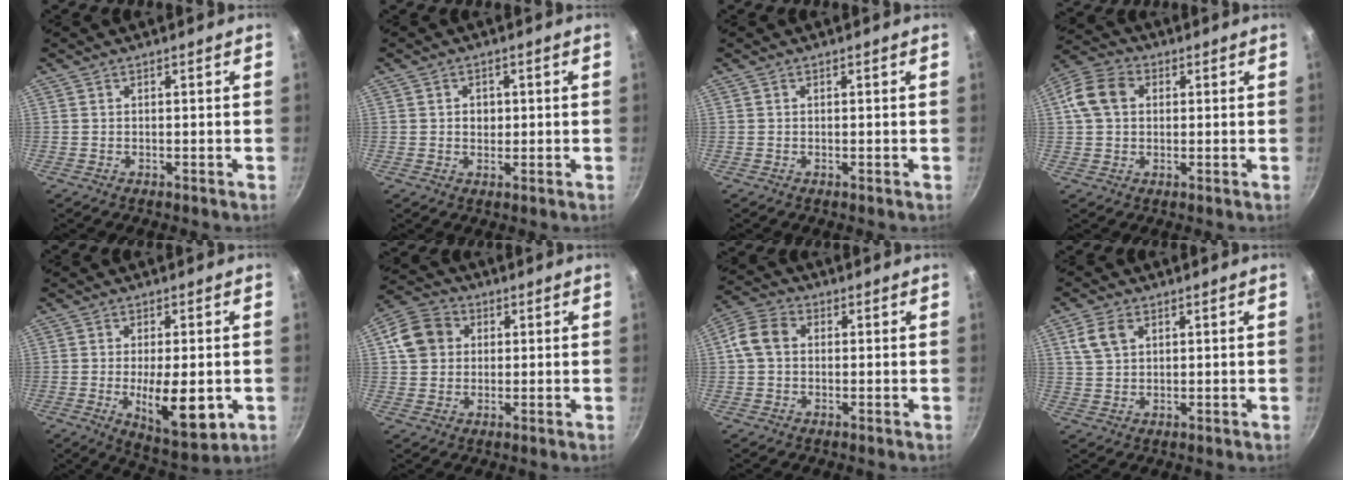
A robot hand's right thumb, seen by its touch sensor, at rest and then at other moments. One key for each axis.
{"total": 2.4, "fx": 0.3, "fy": 1.9, "fz": 1.3, "tx": -0.004, "ty": 0.000, "tz": 0.003}
{"total": 0.0}
{"total": 8.7, "fx": 1.8, "fy": 6.5, "fz": 5.6, "tx": -0.108, "ty": 0.021, "tz": 0.027}
{"total": 11.9, "fx": -2.3, "fy": 4.7, "fz": 10.7, "tx": -0.150, "ty": -0.020, "tz": -0.026}
{"total": 8.8, "fx": 1.8, "fy": 7.5, "fz": 4.3, "tx": -0.067, "ty": 0.012, "tz": 0.023}
{"total": 6.6, "fx": 0.6, "fy": 5.0, "fz": 4.2, "tx": -0.083, "ty": 0.021, "tz": 0.005}
{"total": 5.2, "fx": 2.2, "fy": 3.5, "fz": 3.3, "tx": -0.060, "ty": 0.002, "tz": 0.045}